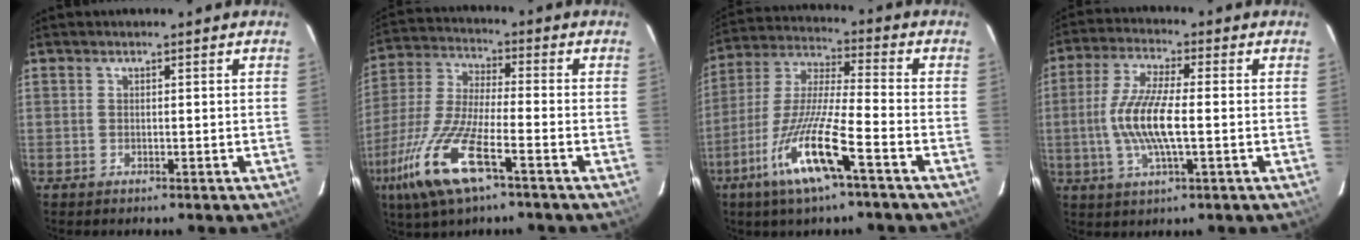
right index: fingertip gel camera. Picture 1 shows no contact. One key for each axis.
{"total": 16.7, "fx": -8.6, "fy": 3.9, "fz": 13.8, "tx": -0.305, "ty": -0.033, "tz": -0.173}
{"total": 14.7, "fx": -7.7, "fy": 1.2, "fz": 12.4, "tx": -0.260, "ty": -0.018, "tz": -0.153}
{"total": 10.9, "fx": -1.3, "fy": 2.2, "fz": 10.6, "tx": -0.216, "ty": -0.001, "tz": -0.028}